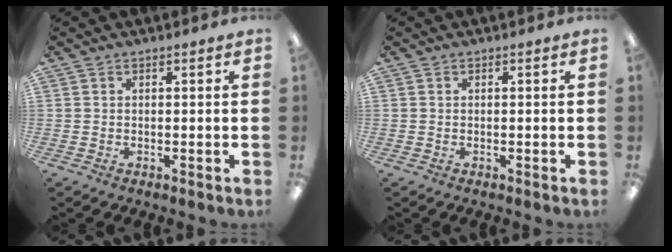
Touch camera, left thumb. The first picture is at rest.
{"total": 0.0}